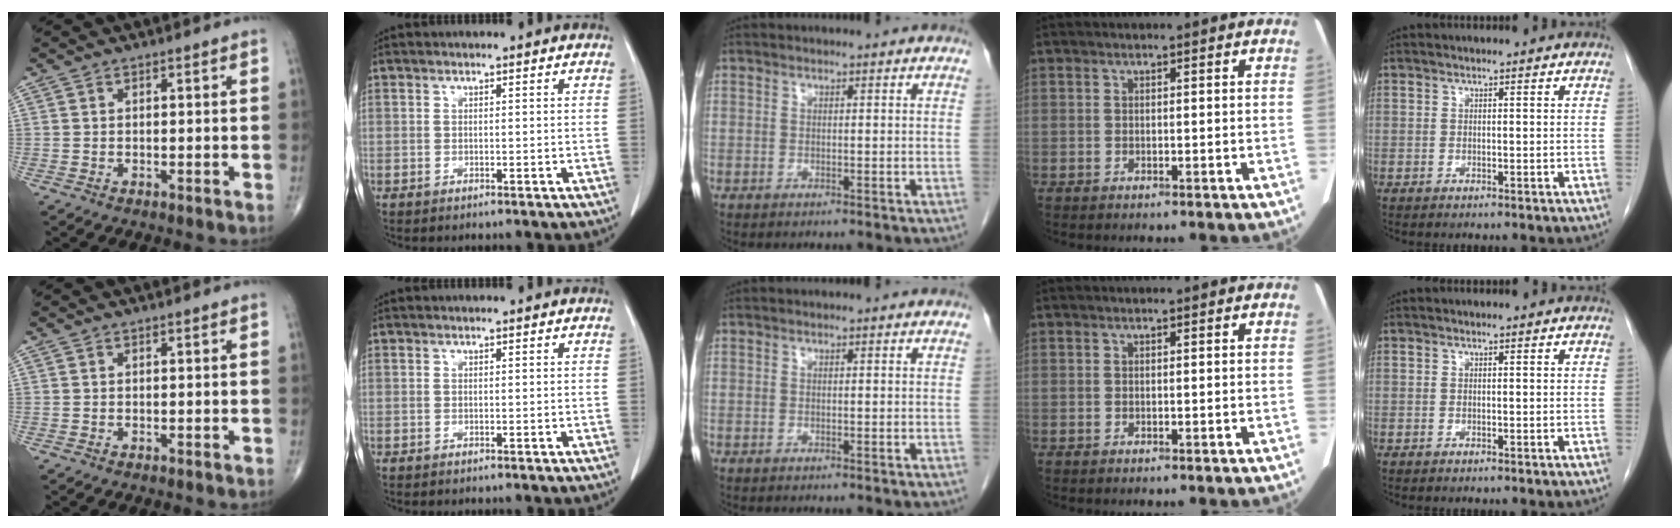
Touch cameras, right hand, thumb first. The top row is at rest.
{}